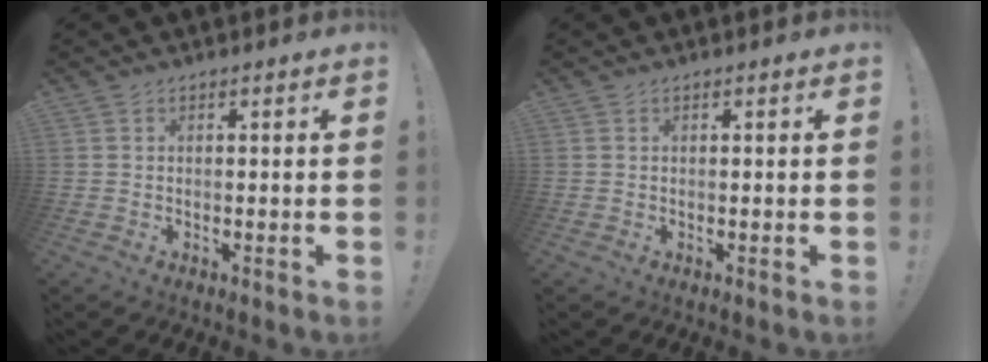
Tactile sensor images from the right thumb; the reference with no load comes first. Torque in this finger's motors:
{"motor_torque": [-0.05, 0.00, 0.04, -0.01, 0.01]}